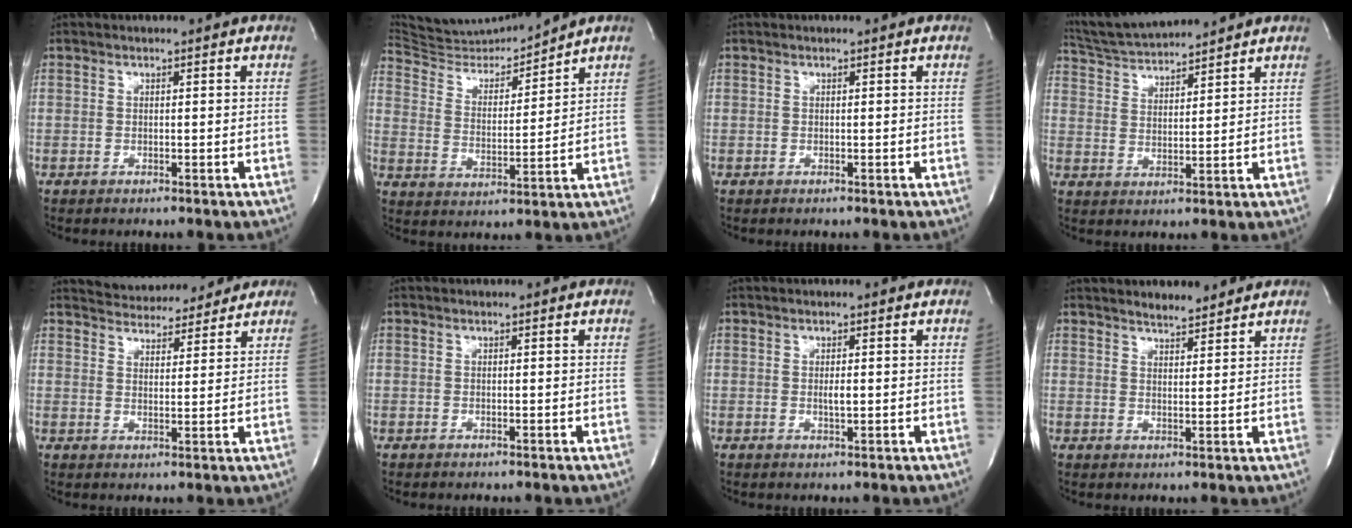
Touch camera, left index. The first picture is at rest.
{"total": 10.5, "force": [10.5, -0.6, 0.7], "torque": [-0.020, -0.006, 0.201]}
{"total": 0.0}
{"total": 9.5, "force": [9.2, 0.0, 2.5], "torque": [-0.058, 0.024, 0.168]}
{"total": 10.0, "force": [9.4, 2.7, 2.1], "torque": [-0.030, 0.014, 0.131]}
{"total": 0.0}
{"total": 1.3, "force": [0.2, 0.2, 1.3], "torque": [-0.027, -0.001, 0.003]}
{"total": 4.3, "force": [4.1, 0.8, 1.1], "torque": [-0.020, 0.008, 0.061]}